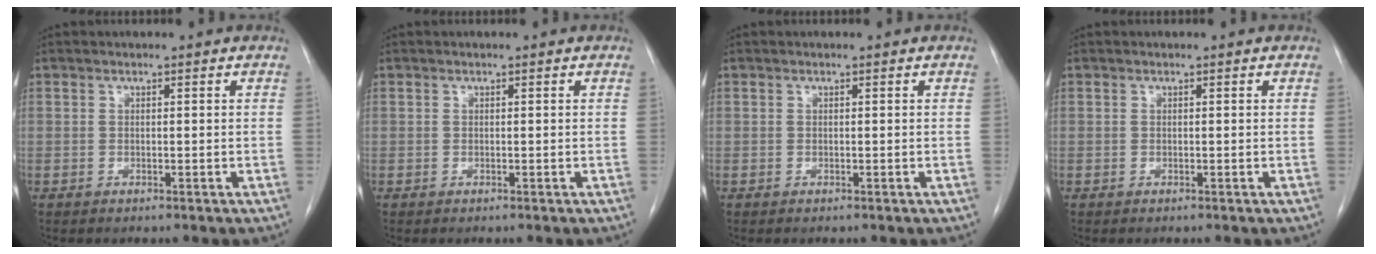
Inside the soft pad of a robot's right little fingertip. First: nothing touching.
{"total": 0.0}
{"total": 0.0}
{"total": 0.0}